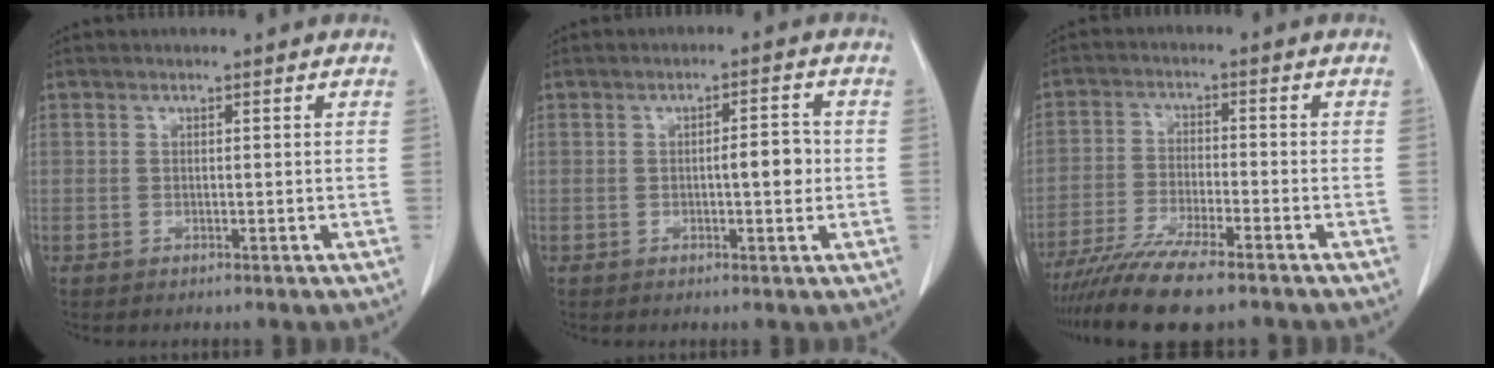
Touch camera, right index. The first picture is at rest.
{"total": 2.7, "force": [0.0, 0.7, 2.6], "torque": [-0.037, 0.003, 0.000]}
{"total": 11.2, "force": [-8.9, 1.2, 6.6], "torque": [-0.112, -0.024, -0.151]}